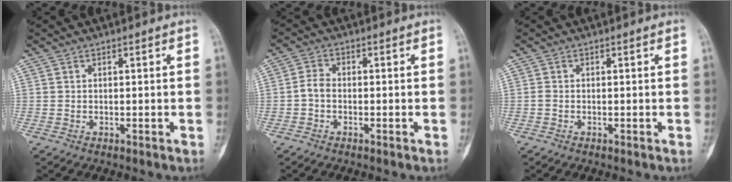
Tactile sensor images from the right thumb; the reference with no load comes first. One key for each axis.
{"total": 2.6, "fx": -0.7, "fy": 1.8, "fz": 1.8, "tx": -0.032, "ty": 0.009, "tz": -0.023}
{"total": 0.5, "fx": -0.2, "fy": 0.3, "fz": 0.4, "tx": -0.012, "ty": -0.001, "tz": -0.007}